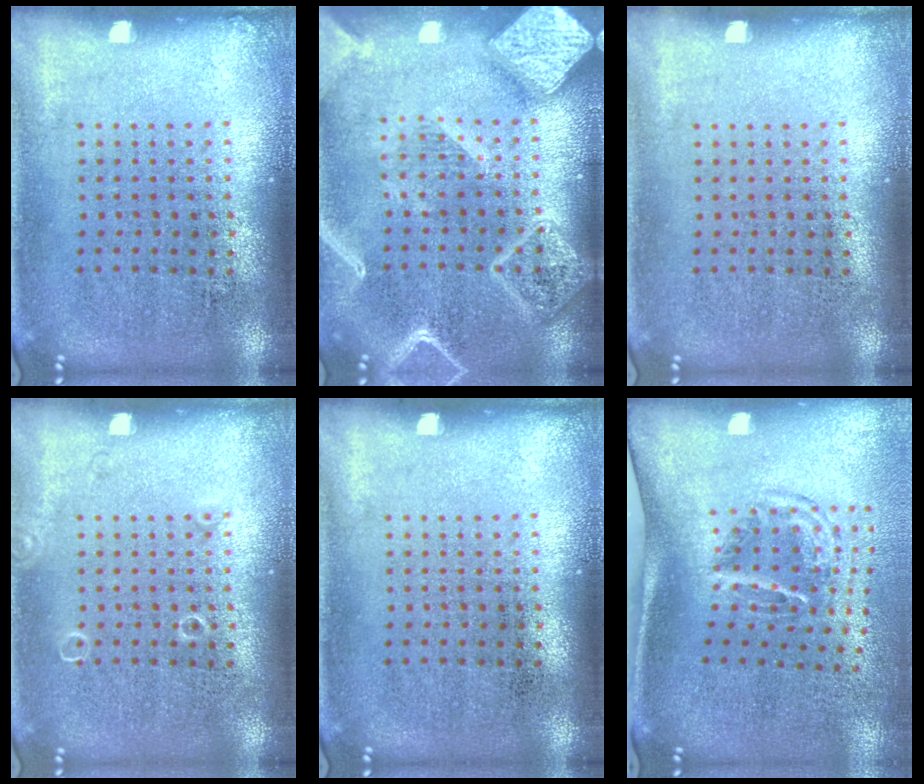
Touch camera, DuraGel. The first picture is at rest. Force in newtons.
{"total": 4.1, "press": 4.1, "slide": 0.5}
{"total": 0.0}
{"total": 0.6, "press": 0.6, "slide": 0.1}
{"total": 0.0}
{"total": 1.9, "press": 1.2, "slide": 1.5}